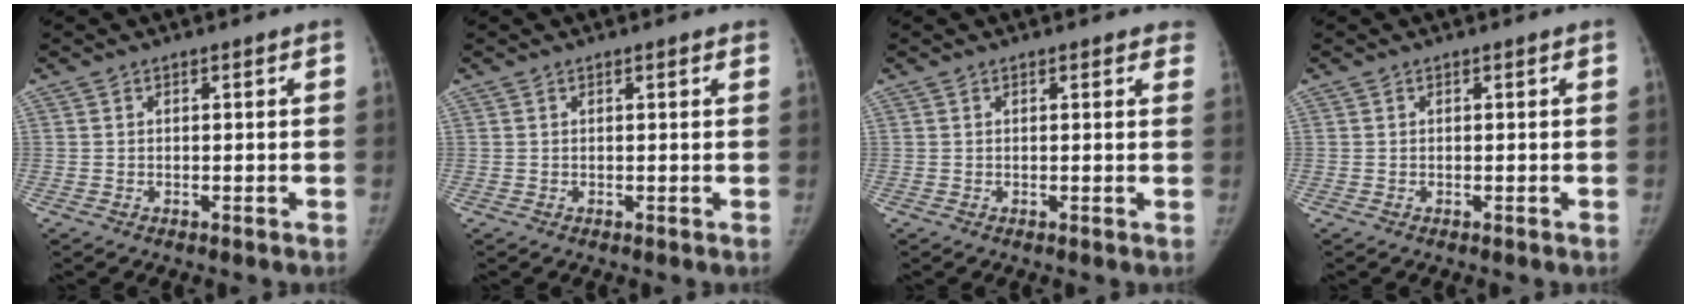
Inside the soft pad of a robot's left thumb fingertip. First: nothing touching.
{"total": 0.6, "force": [0.4, 0.2, 0.4], "torque": [-0.005, -0.001, 0.002]}
{"total": 2.4, "force": [1.9, 1.0, 0.9], "torque": [0.014, -0.005, 0.005]}
{"total": 0.0}